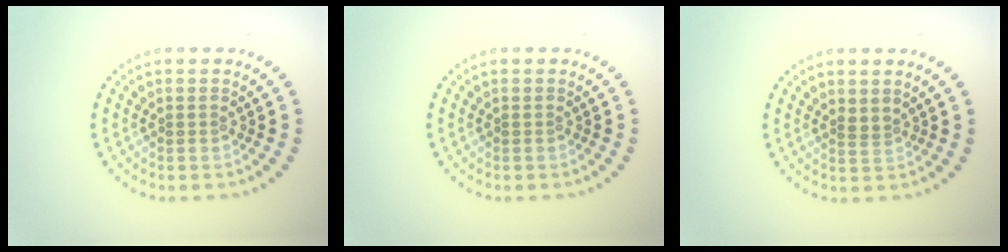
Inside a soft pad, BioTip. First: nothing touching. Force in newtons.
{"total": 0.0}
{"total": 0.7, "press": 0.5, "slide": 0.6}